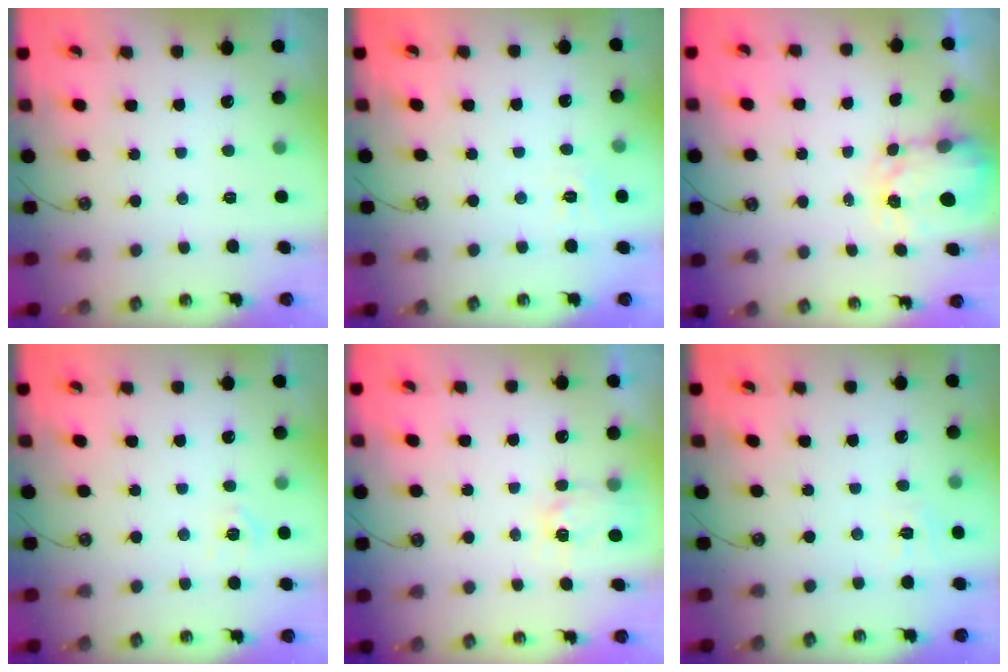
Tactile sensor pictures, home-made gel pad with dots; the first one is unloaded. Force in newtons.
{"total": 5.6, "press": 5.5, "slide": 0.6}
{"total": 3.4, "press": 3.3, "slide": 0.5}
{"total": 6.0, "press": 6.0, "slide": 0.6}
{"total": 3.5, "press": 3.4, "slide": 0.5}
{"total": 5.3, "press": 5.2, "slide": 0.7}